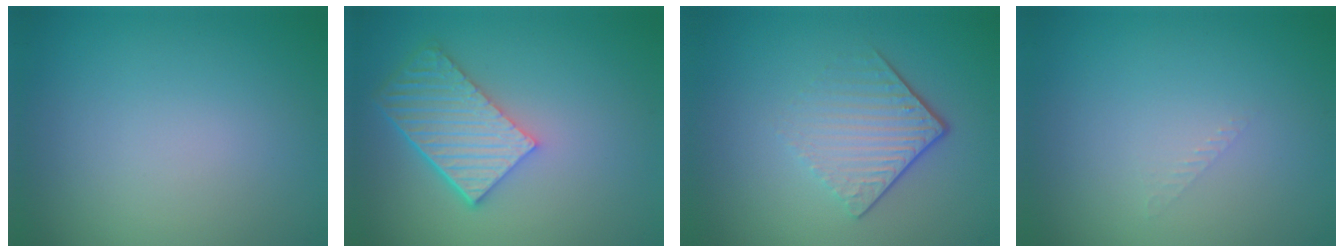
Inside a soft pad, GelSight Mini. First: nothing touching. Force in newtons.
{"total": 5.7, "press": 4.3, "slide": 3.7}
{"total": 4.2, "press": 2.7, "slide": 3.3}
{"total": 0.8, "press": 0.7, "slide": 0.2}